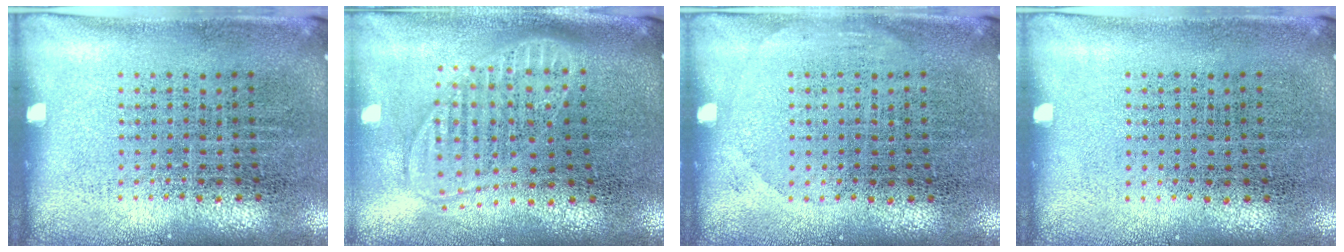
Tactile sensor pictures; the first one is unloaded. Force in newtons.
{"total": 1.8, "press": 1.5, "slide": 1.0}
{"total": 0.8, "press": 0.8, "slide": 0.2}
{"total": 0.0}